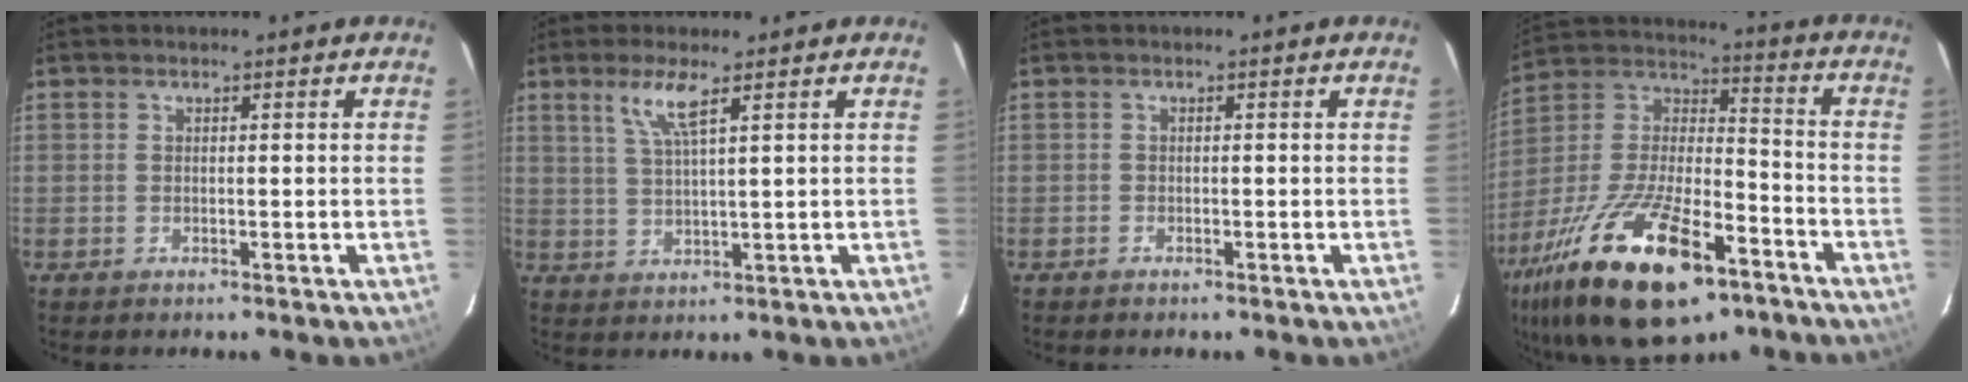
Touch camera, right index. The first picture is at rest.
{"total": 4.9, "force": [2.8, 0.1, 4.0], "torque": [-0.084, -0.002, 0.059]}
{"total": 0.7, "force": [-0.5, 0.4, 0.0], "torque": [-0.002, 0.003, -0.009]}
{"total": 27.8, "force": [-15.9, 11.1, 19.9], "torque": [-0.391, -0.026, -0.266]}